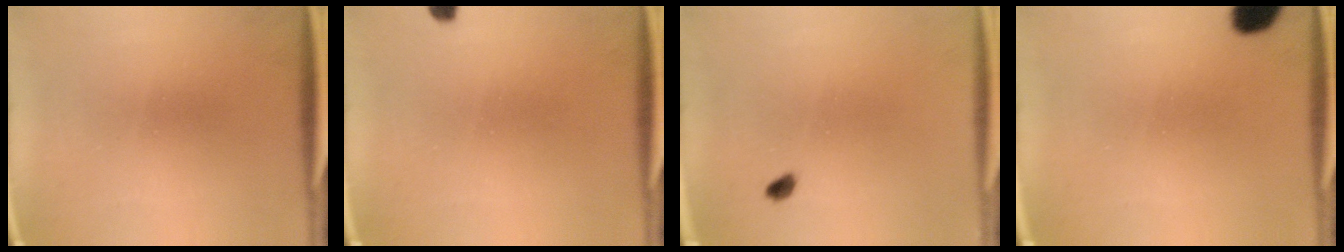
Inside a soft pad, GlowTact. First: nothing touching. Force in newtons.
{"total": 1.4}
{"total": 1.4}
{"total": 5.8}